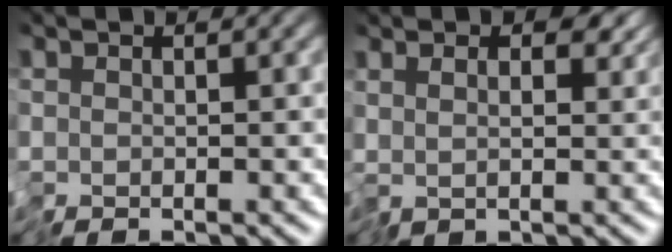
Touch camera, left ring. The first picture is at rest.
{"total": 3.8, "force": [2.0, 2.1, 2.5], "torque": [-0.041, 0.006, 0.035]}